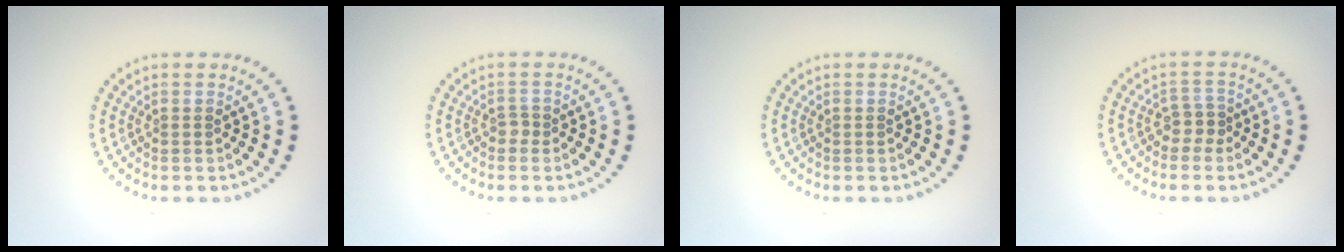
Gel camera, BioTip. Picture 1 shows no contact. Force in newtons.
{"total": 0.9, "press": 0.6, "slide": 0.6}
{"total": 0.0}
{"total": 1.7, "press": 1.3, "slide": 1.1}